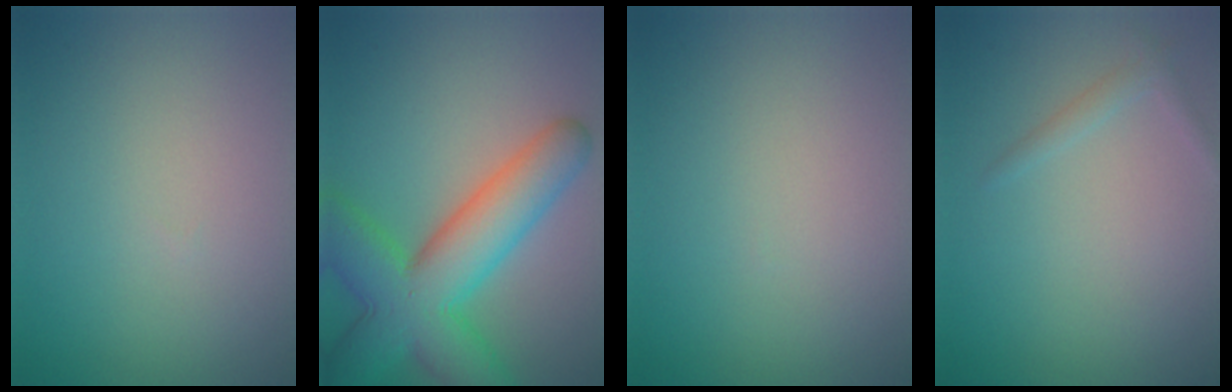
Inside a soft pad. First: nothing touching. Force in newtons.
{"total": 9.9, "press": 9.9, "slide": 0.3}
{"total": 0.0}
{"total": 1.1, "press": 1.1, "slide": 0.0}